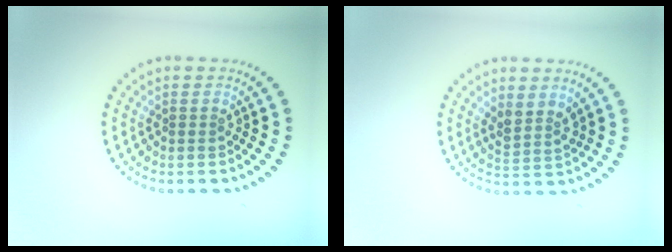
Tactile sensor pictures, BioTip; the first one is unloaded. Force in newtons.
{"total": 2.0, "press": 1.6, "slide": 1.1}